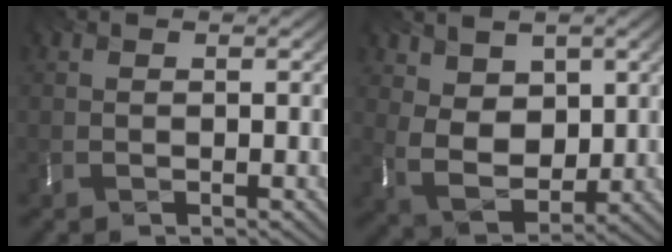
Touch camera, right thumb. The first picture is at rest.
{"total": 6.8, "force": [2.1, 4.7, 4.4], "torque": [-0.111, -0.016, 0.034]}